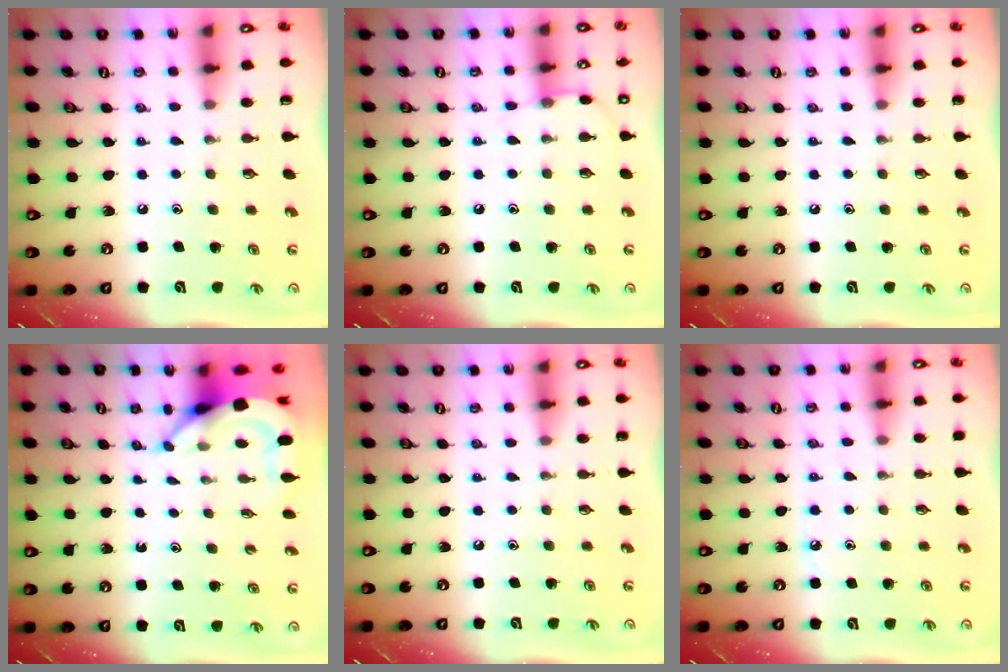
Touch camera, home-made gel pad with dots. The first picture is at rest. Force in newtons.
{"total": 6.0, "press": 5.9, "slide": 0.7}
{"total": 0.0}
{"total": 5.3, "press": 5.2, "slide": 0.5}
{"total": 0.0}
{"total": 3.9, "press": 3.8, "slide": 0.5}